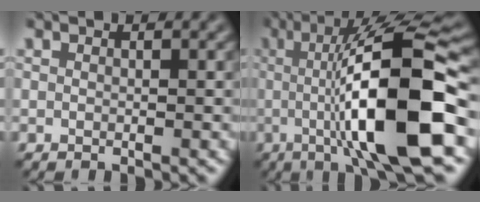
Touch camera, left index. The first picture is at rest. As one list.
[{"total": 13.3, "force": [-1.5, 2.9, 12.9], "torque": [-0.185, 0.010, -0.033]}]